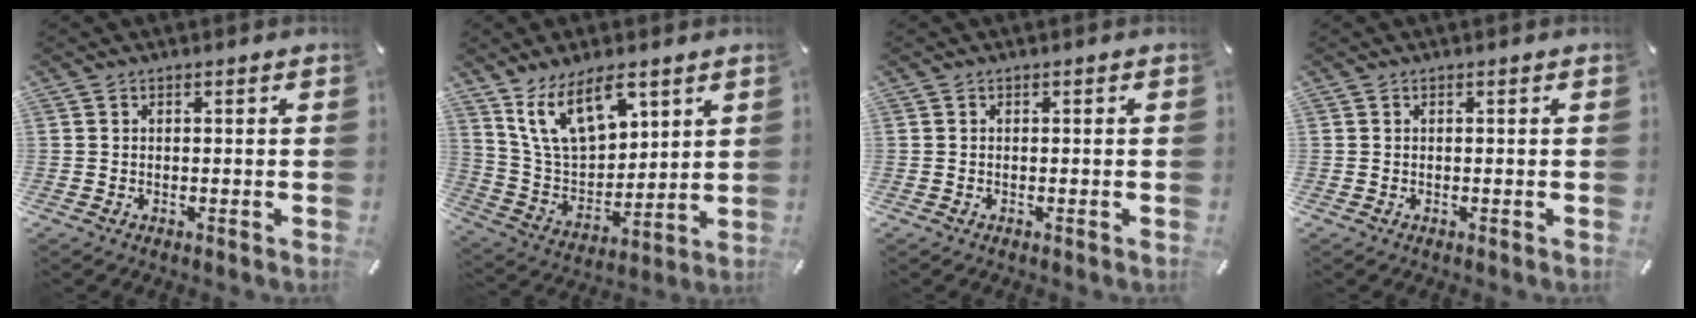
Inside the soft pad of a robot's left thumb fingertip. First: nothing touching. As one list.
[{"total": 14.8, "force": [9.1, 8.2, 8.2], "torque": [-0.170, -0.041, 0.169]}, {"total": 0.0}, {"total": 0.0}]